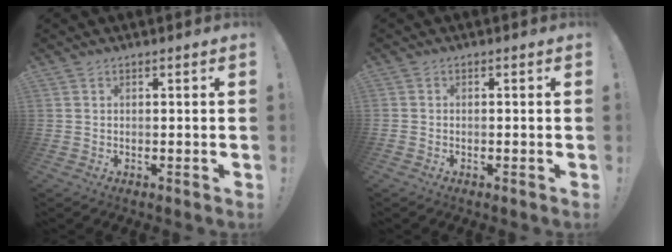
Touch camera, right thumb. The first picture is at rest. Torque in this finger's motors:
{"motor_torque": [0.69, 0.60, -0.19, 0.09, 0.21]}